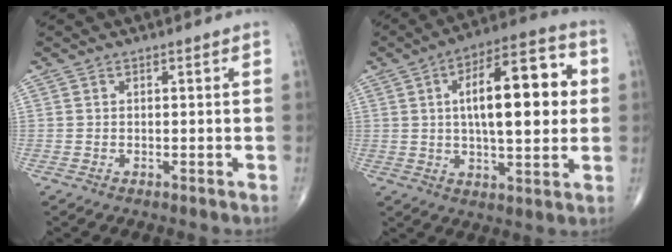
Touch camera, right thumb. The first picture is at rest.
{"total": 19.1, "force": [2.9, 7.4, 17.4], "torque": [-0.240, 0.016, 0.038]}